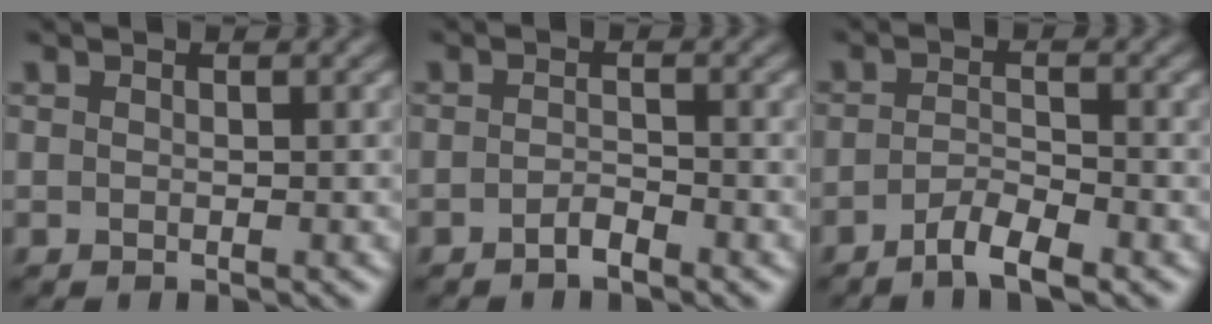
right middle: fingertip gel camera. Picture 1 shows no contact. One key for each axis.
{"total": 1.4, "fx": -1.0, "fy": 0.3, "fz": 0.9, "tx": -0.018, "ty": 0.002, "tz": -0.020}
{"total": 3.0, "fx": -2.0, "fy": 0.6, "fz": 2.1, "tx": -0.040, "ty": 0.002, "tz": -0.042}